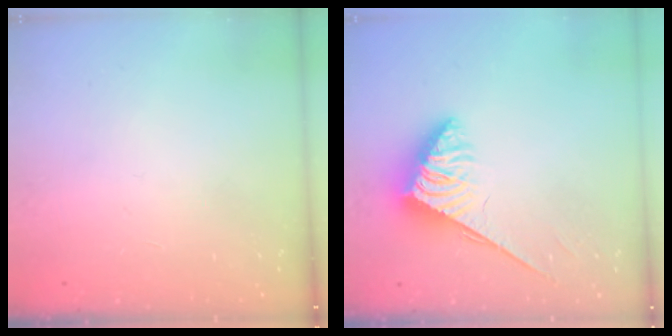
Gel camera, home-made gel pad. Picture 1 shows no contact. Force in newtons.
{"total": 3.6, "press": 3.5, "slide": 0.6}